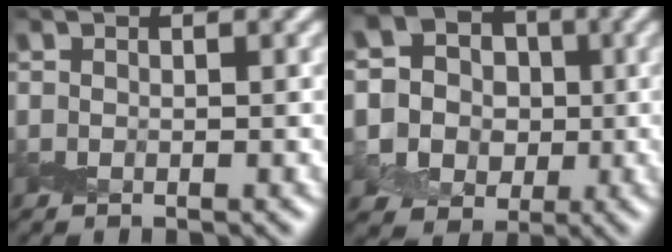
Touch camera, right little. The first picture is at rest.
{"total": 8.5, "force": [-0.4, 8.1, 2.5], "torque": [-0.066, 0.016, -0.032]}